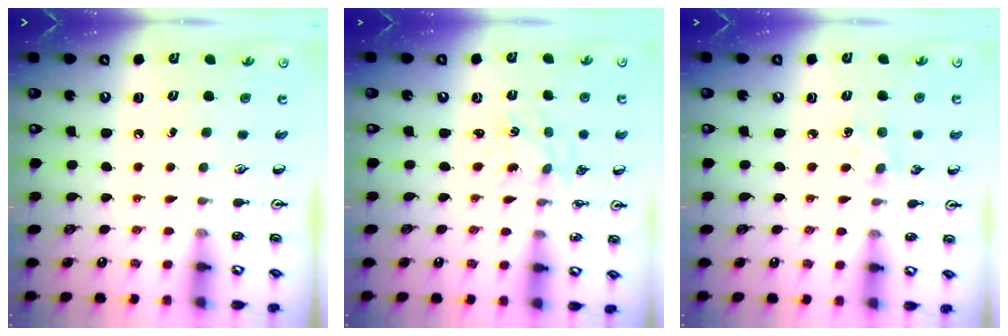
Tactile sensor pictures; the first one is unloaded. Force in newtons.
{"total": 1.4, "press": 1.4, "slide": 0.2}
{"total": 4.5, "press": 4.4, "slide": 0.5}